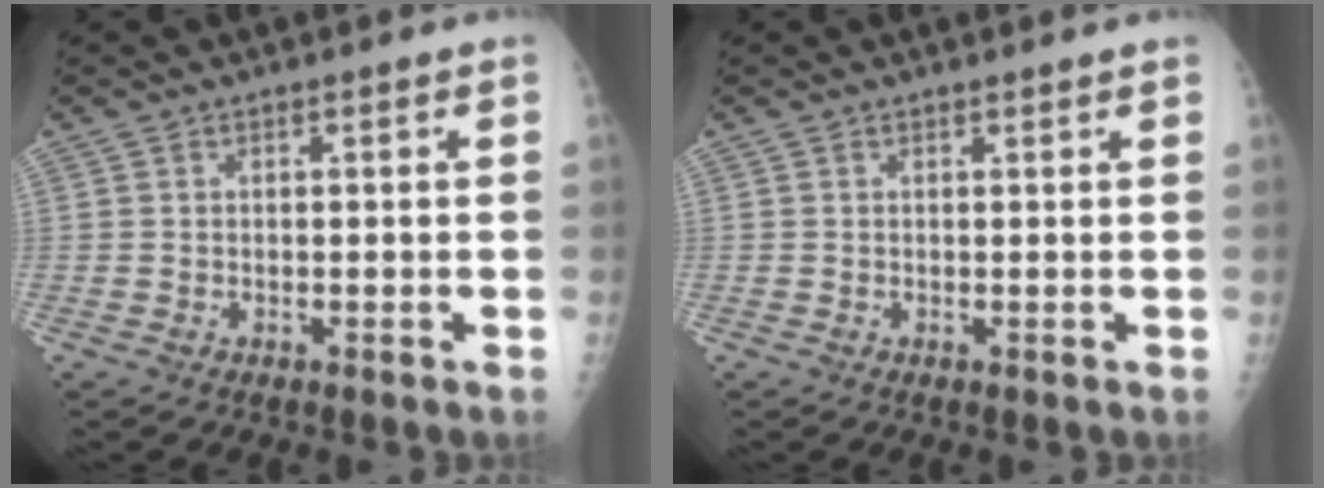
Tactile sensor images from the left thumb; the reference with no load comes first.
{"total": 0.5, "force": [0.5, 0.0, 0.1], "torque": [-0.006, -0.001, 0.007]}